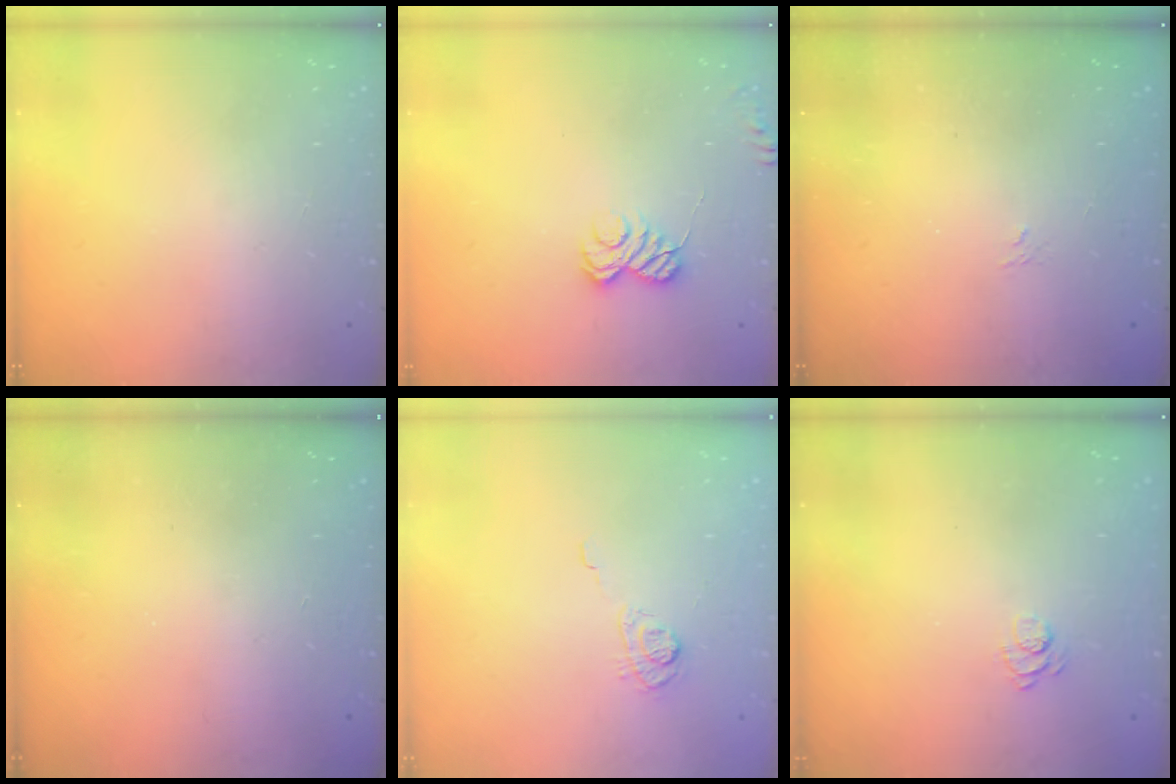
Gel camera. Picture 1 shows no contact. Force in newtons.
{"total": 6.7, "press": 6.5, "slide": 1.4}
{"total": 1.1, "press": 0.4, "slide": 1.1}
{"total": 2.4, "press": 2.3, "slide": 0.8}
{"total": 8.5, "press": 8.4, "slide": 1.5}
{"total": 2.1, "press": 1.6, "slide": 1.3}